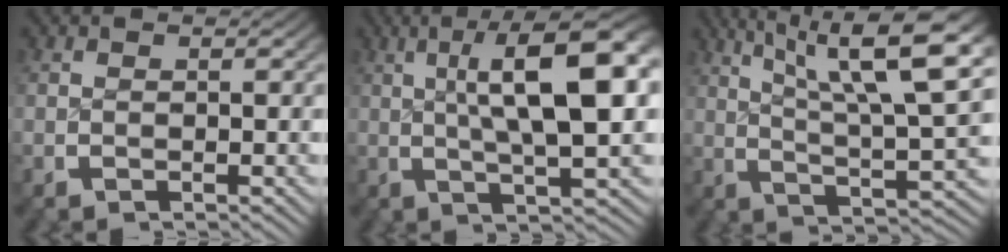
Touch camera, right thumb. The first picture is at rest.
{"total": 11.6, "force": [2.4, 4.6, 10.4], "torque": [-0.141, 0.005, 0.030]}
{"total": 9.9, "force": [3.3, 4.1, 8.4], "torque": [-0.120, -0.006, 0.057]}